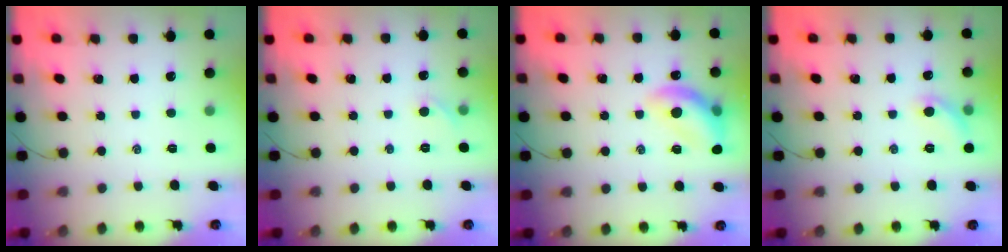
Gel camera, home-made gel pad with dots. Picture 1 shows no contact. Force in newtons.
{"total": 3.8, "press": 3.5, "slide": 1.3}
{"total": 14.0, "press": 13.8, "slide": 2.3}
{"total": 6.7, "press": 6.7, "slide": 1.0}